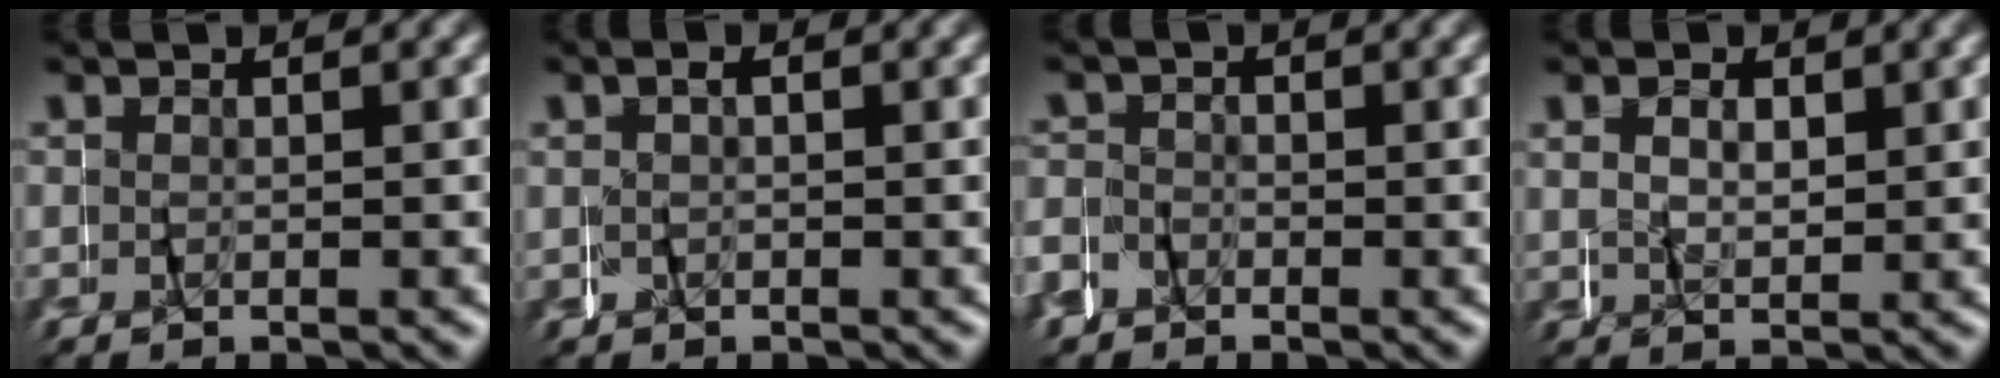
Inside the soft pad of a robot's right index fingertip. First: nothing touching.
{"total": 0.8, "force": [0.1, 0.8, 0.1], "torque": [-0.002, 0.003, 0.002]}
{"total": 3.2, "force": [-1.4, 2.9, -0.1], "torque": [0.001, 0.013, -0.038]}
{"total": 0.9, "force": [0.6, 0.6, 0.2], "torque": [-0.013, -0.003, 0.015]}